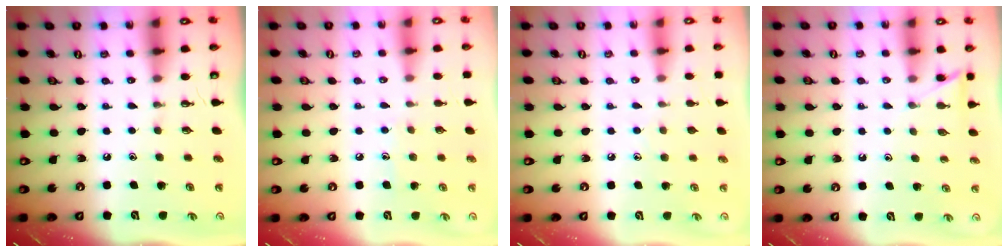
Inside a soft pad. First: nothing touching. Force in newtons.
{"total": 5.4, "press": 5.4, "slide": 0.6}
{"total": 5.7, "press": 5.7, "slide": 0.4}
{"total": 4.5, "press": 4.5, "slide": 0.6}